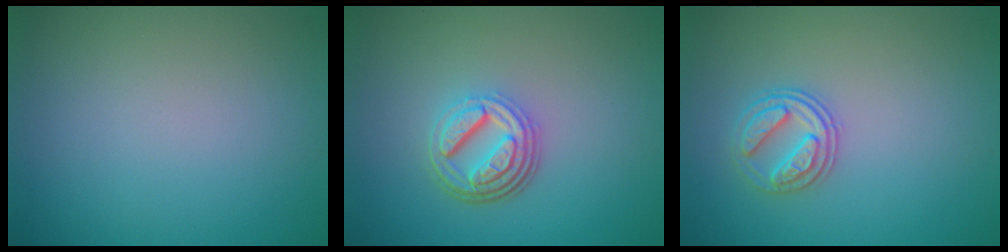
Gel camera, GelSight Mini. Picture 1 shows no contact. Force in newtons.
{"total": 4.8, "press": 3.5, "slide": 3.4}
{"total": 2.6, "press": 2.5, "slide": 0.7}